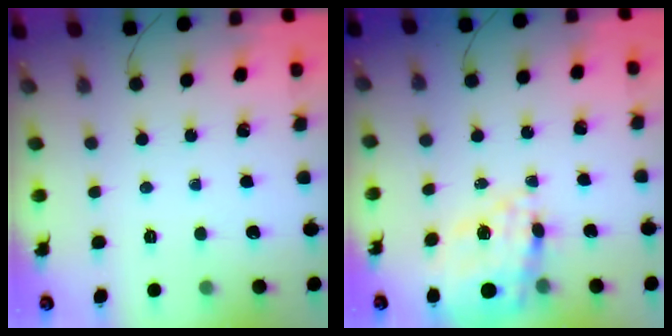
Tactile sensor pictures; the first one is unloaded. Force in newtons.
{"total": 18.4, "press": 18.0, "slide": 4.0}